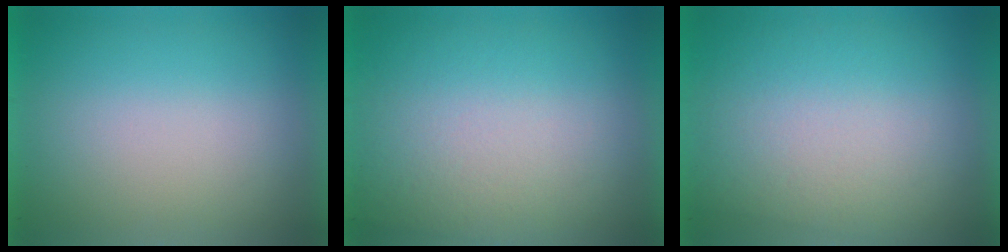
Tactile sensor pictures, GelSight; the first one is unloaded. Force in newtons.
{"total": 3.0}
{"total": 2.6}